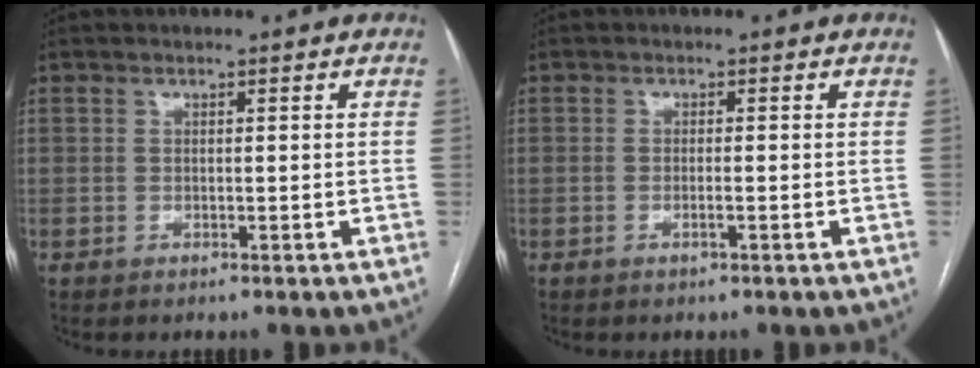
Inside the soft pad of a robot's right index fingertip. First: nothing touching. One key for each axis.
{"total": 1.0, "fx": -0.5, "fy": 0.0, "fz": 0.9, "tx": -0.020, "ty": -0.001, "tz": -0.008}